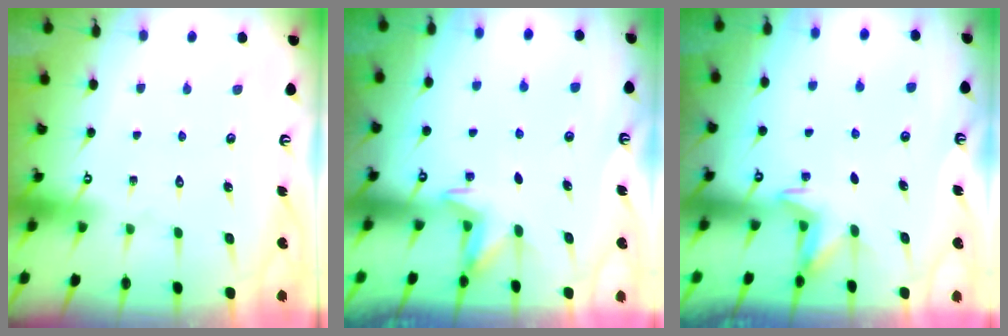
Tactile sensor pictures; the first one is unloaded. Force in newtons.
{"total": 2.1, "press": 1.8, "slide": 1.1}
{"total": 2.1, "press": 1.8, "slide": 1.1}